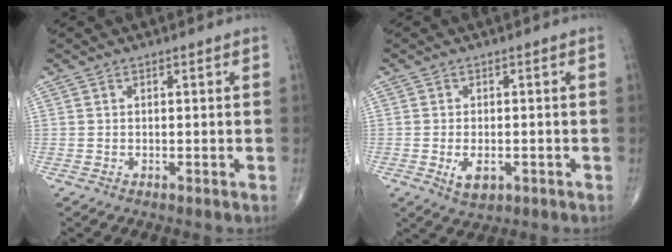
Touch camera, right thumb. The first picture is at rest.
{"total": 4.2, "force": [-1.3, 2.4, 3.2], "torque": [-0.051, -0.003, -0.014]}